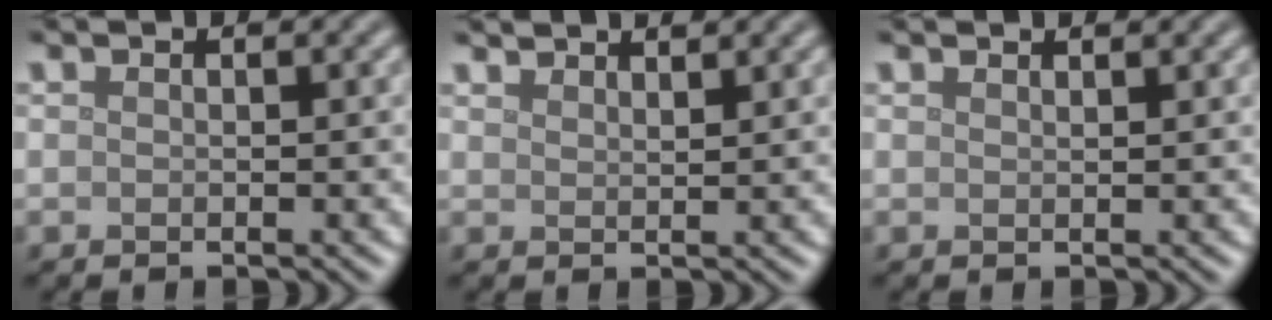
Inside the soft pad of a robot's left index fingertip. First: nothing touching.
{"total": 2.5, "force": [2.3, 0.4, 0.7], "torque": [-0.005, 0.007, 0.032]}
{"total": 1.2, "force": [1.1, 0.2, 0.4], "torque": [-0.001, -0.001, 0.010]}